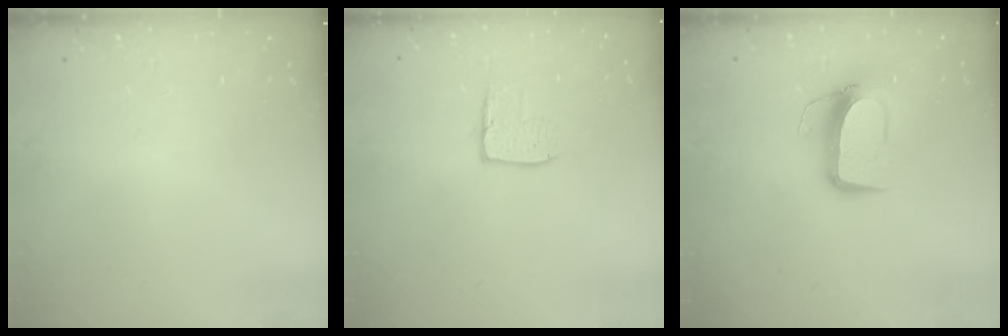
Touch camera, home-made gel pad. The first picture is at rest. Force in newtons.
{"total": 8.4, "press": 8.4, "slide": 0.3}
{"total": 10.6, "press": 10.5, "slide": 1.1}